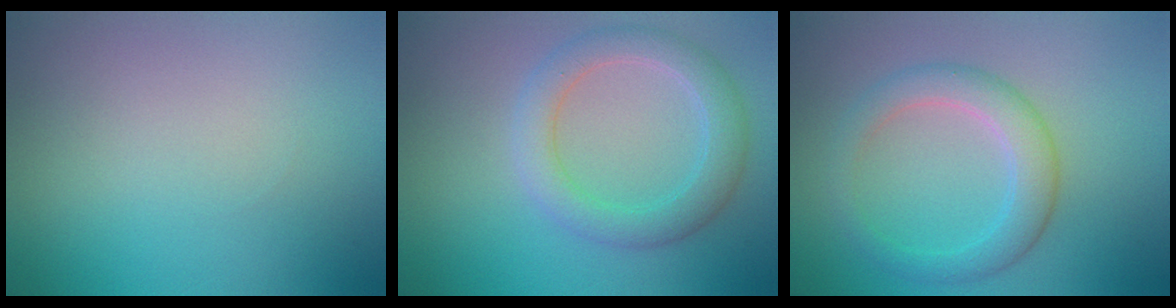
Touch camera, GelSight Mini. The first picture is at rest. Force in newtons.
{"total": 3.8, "press": 3.8, "slide": 0.1}
{"total": 3.6, "press": 3.6, "slide": 0.1}